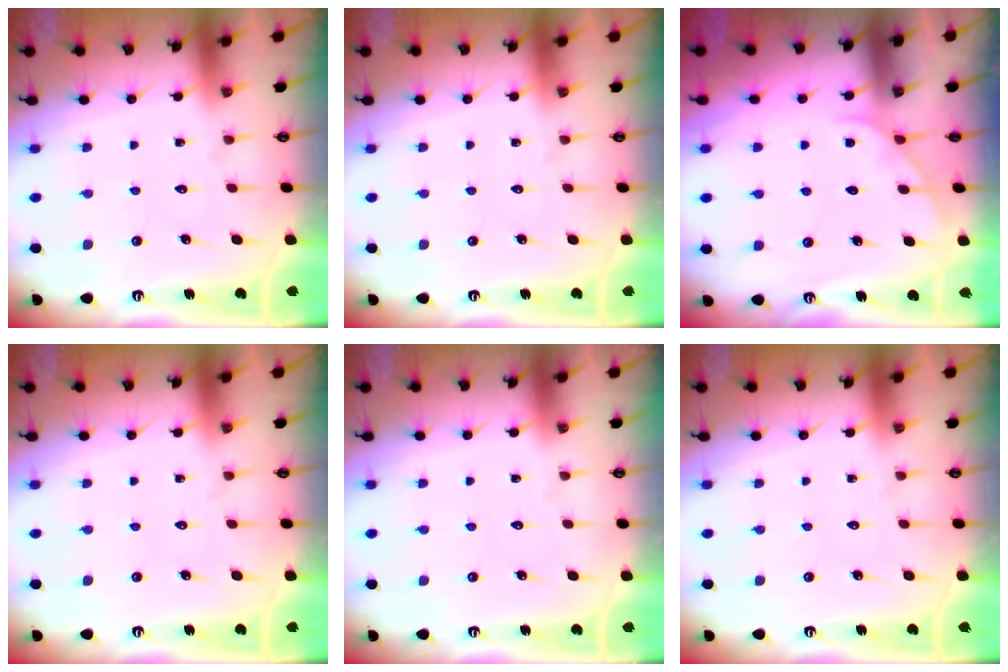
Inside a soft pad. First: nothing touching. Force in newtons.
{"total": 0.0}
{"total": 2.9, "press": 2.9, "slide": 0.3}
{"total": 0.0}
{"total": 0.0}
{"total": 0.0}